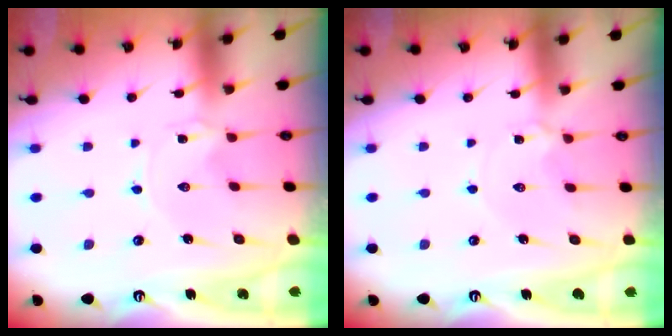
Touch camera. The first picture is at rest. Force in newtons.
{"total": 1.7, "press": 1.7, "slide": 0.2}